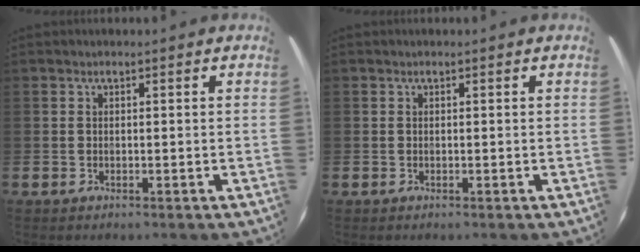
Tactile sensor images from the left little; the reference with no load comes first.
{"total": 0.0}